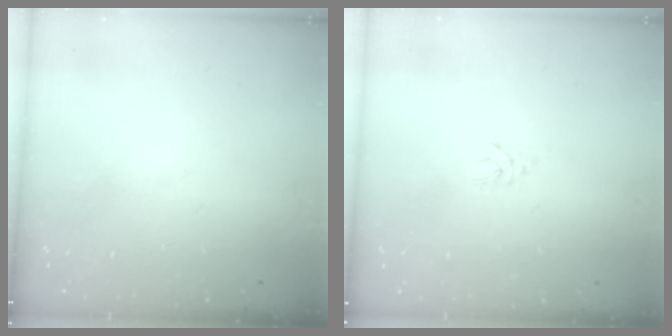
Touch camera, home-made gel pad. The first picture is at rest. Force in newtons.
{"total": 2.1, "press": 2.1, "slide": 0.3}